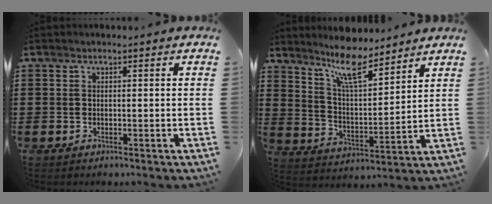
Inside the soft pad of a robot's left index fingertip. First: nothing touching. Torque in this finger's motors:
{"motor_torque": [1.14, -1.00, 0.29, 0.14]}